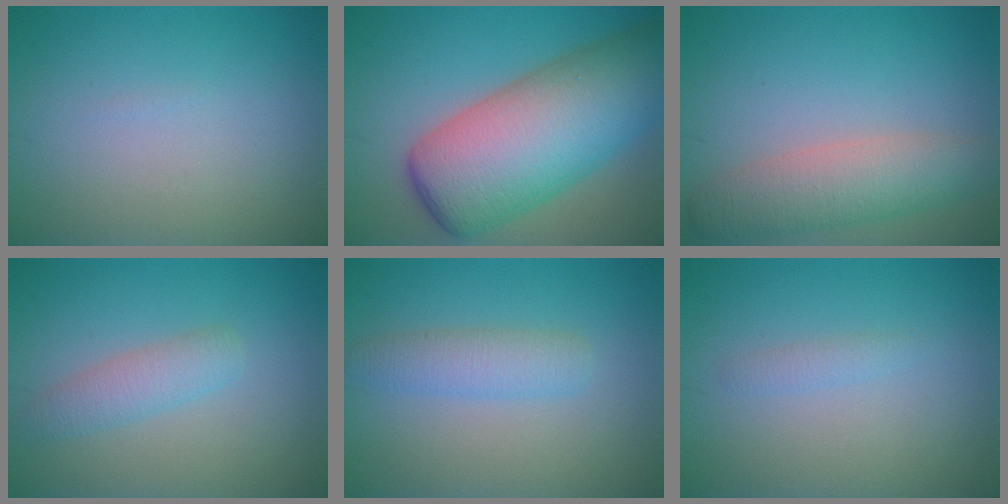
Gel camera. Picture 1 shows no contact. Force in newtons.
{"total": 13.2, "press": 13.2, "slide": 0.4}
{"total": 4.9, "press": 4.9, "slide": 0.5}
{"total": 2.5, "press": 2.5, "slide": 0.1}
{"total": 2.8, "press": 2.8, "slide": 0.1}
{"total": 1.0, "press": 0.9, "slide": 0.1}